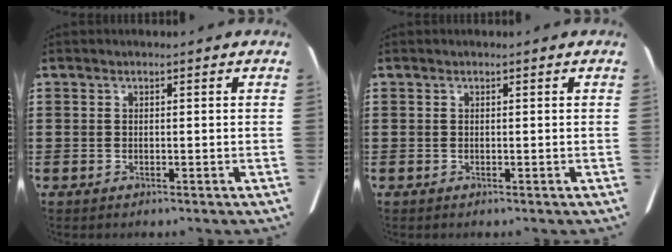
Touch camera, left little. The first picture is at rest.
{"total": 0.0}